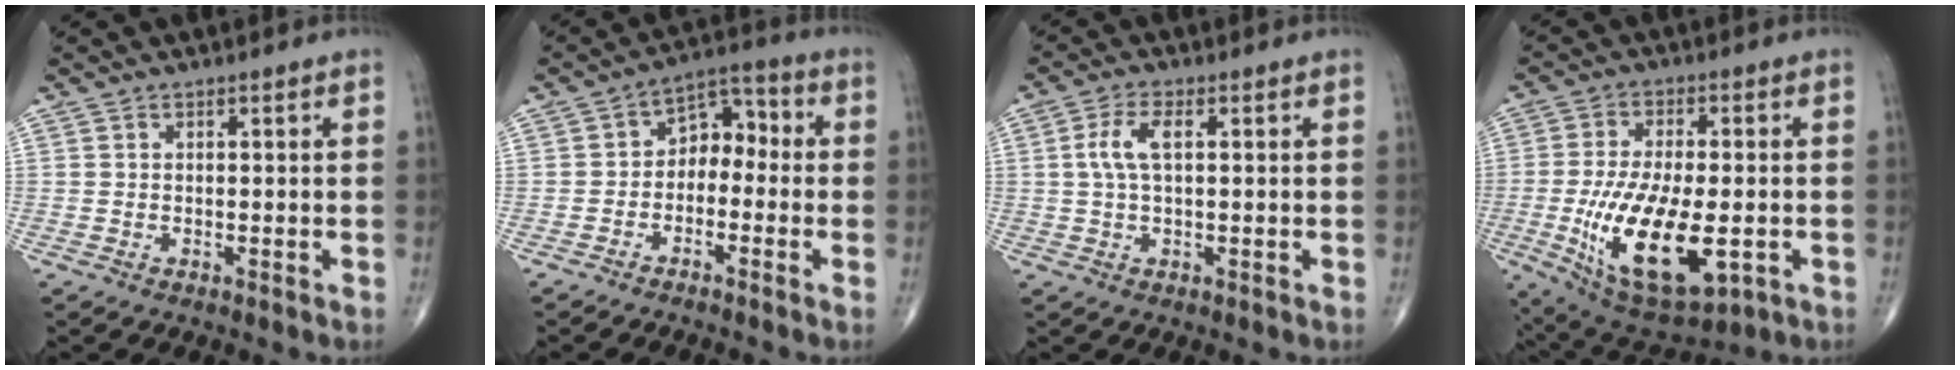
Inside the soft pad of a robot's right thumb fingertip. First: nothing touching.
{"total": 7.2, "force": [-1.5, 5.0, 4.9], "torque": [-0.043, 0.044, -0.042]}
{"total": 5.0, "force": [0.9, 2.1, 4.4], "torque": [-0.105, 0.011, 0.016]}
{"total": 19.2, "force": [-4.5, 8.5, 16.7], "torque": [-0.301, -0.012, -0.056]}